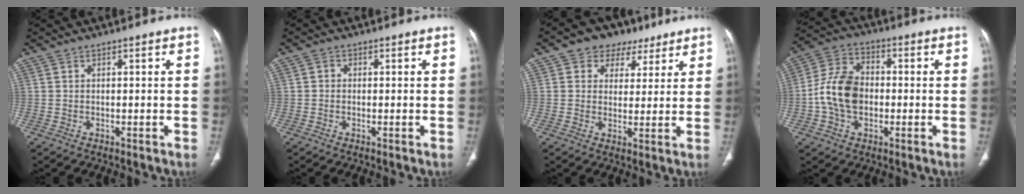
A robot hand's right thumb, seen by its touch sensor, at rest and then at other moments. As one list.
[{"total": 1.2, "force": [0.0, 1.1, 0.5], "torque": [-0.004, 0.003, -0.003]}, {"total": 9.1, "force": [5.2, 6.9, 3.0], "torque": [-0.002, -0.007, 0.076]}, {"total": 11.9, "force": [-1.4, 8.4, 8.2], "torque": [-0.146, 0.028, -0.032]}]